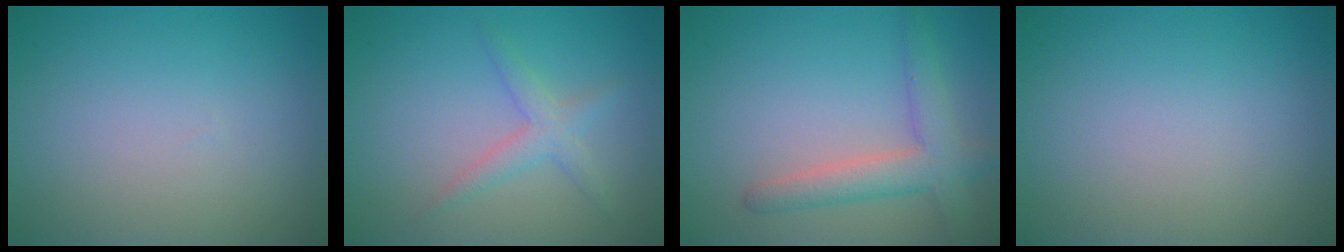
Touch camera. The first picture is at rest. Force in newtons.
{"total": 2.1, "press": 2.1, "slide": 0.1}
{"total": 3.8, "press": 3.8, "slide": 0.2}
{"total": 0.0}